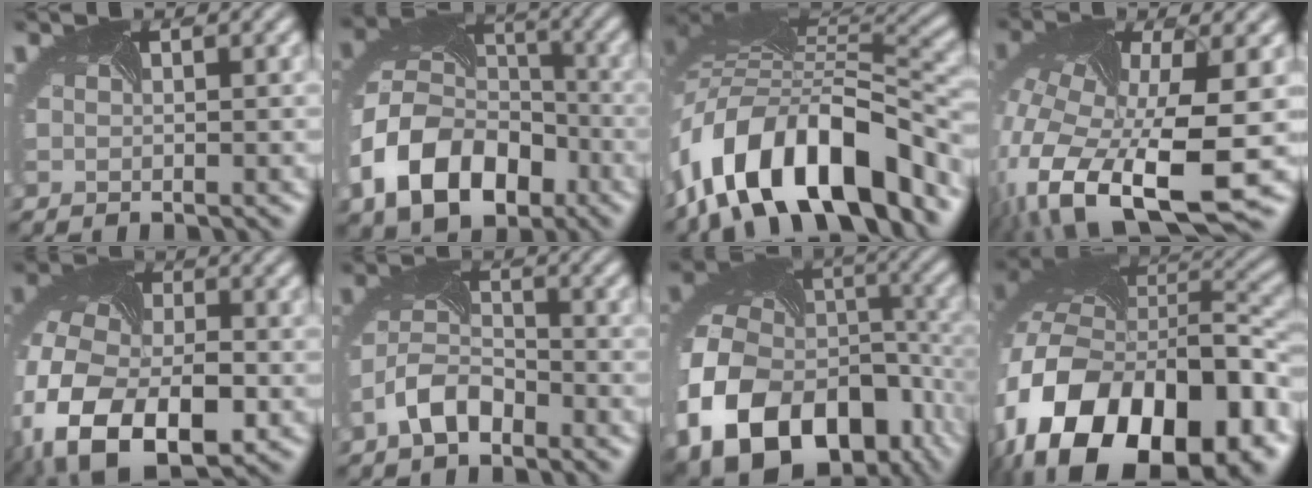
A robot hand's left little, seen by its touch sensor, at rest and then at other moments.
{"total": 10.4, "force": [-3.8, 7.5, 6.2], "torque": [-0.138, -0.001, -0.074]}
{"total": 13.7, "force": [-6.9, 6.4, 10.0], "torque": [-0.181, 0.018, -0.122]}
{"total": 15.0, "force": [-5.4, 7.2, 12.0], "torque": [-0.288, -0.042, -0.075]}
{"total": 14.8, "force": [-5.2, 9.8, 9.7], "torque": [-0.206, -0.032, -0.071]}
{"total": 3.4, "force": [-2.3, 2.0, 1.5], "torque": [-0.043, 0.013, -0.053]}
{"total": 16.4, "force": [-6.7, 11.8, 9.2], "torque": [-0.218, -0.040, -0.097]}
{"total": 19.0, "force": [-8.1, 12.1, 12.2], "torque": [-0.247, -0.018, -0.122]}